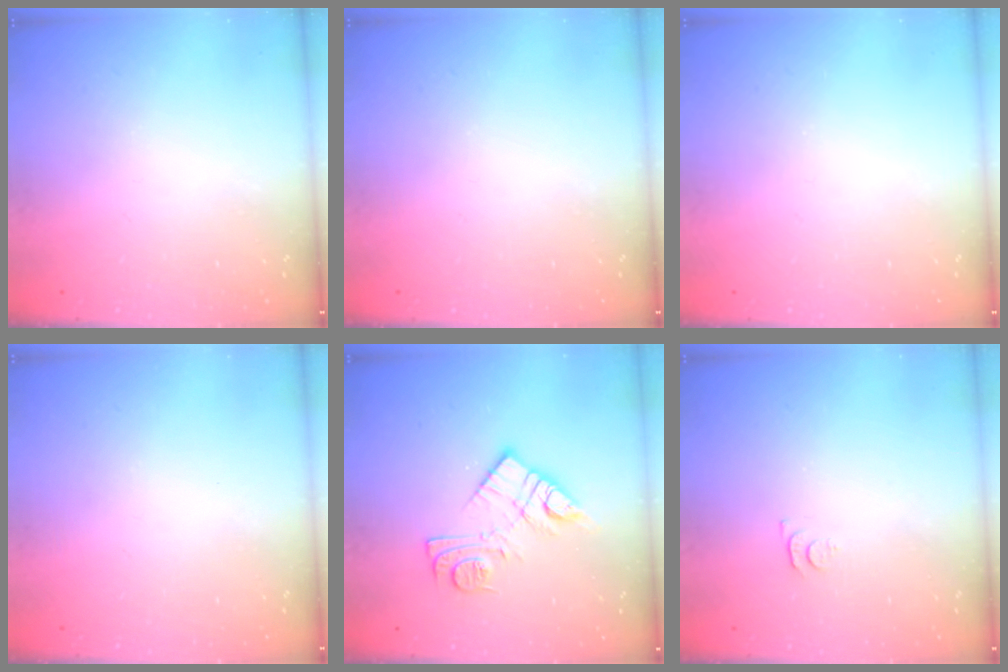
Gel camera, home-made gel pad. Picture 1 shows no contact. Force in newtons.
{"total": 0.0}
{"total": 0.0}
{"total": 0.0}
{"total": 11.8, "press": 11.8, "slide": 0.7}
{"total": 3.4, "press": 3.4, "slide": 0.5}